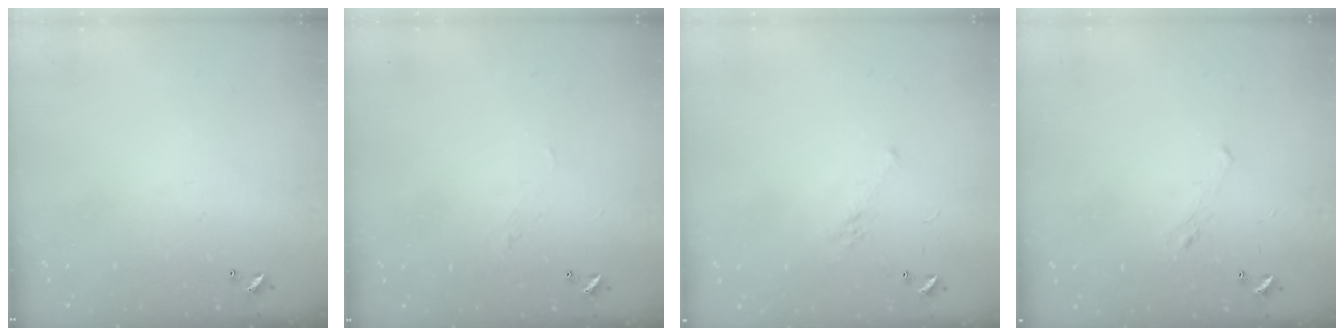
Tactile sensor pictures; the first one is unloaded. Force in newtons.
{"total": 2.0, "press": 1.9, "slide": 0.5}
{"total": 2.8, "press": 2.6, "slide": 1.1}
{"total": 1.2, "press": 0.8, "slide": 0.9}